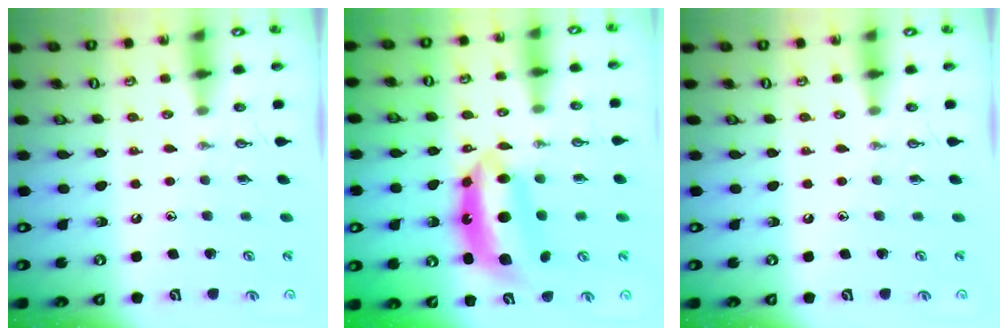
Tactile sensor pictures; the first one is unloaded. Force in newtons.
{"total": 10.5, "press": 10.4, "slide": 0.7}
{"total": 0.0}